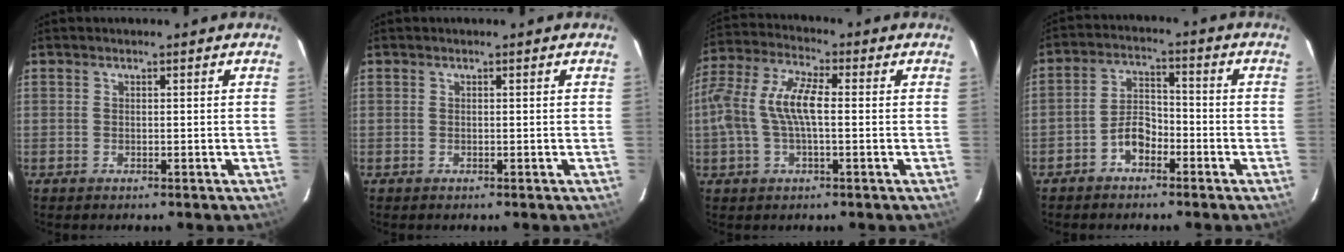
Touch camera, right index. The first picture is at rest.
{"total": 0.0}
{"total": 11.4, "force": [-0.3, 4.2, 10.5], "torque": [-0.223, 0.014, -0.008]}
{"total": 5.4, "force": [-3.3, 3.0, 3.0], "torque": [-0.061, 0.021, -0.058]}